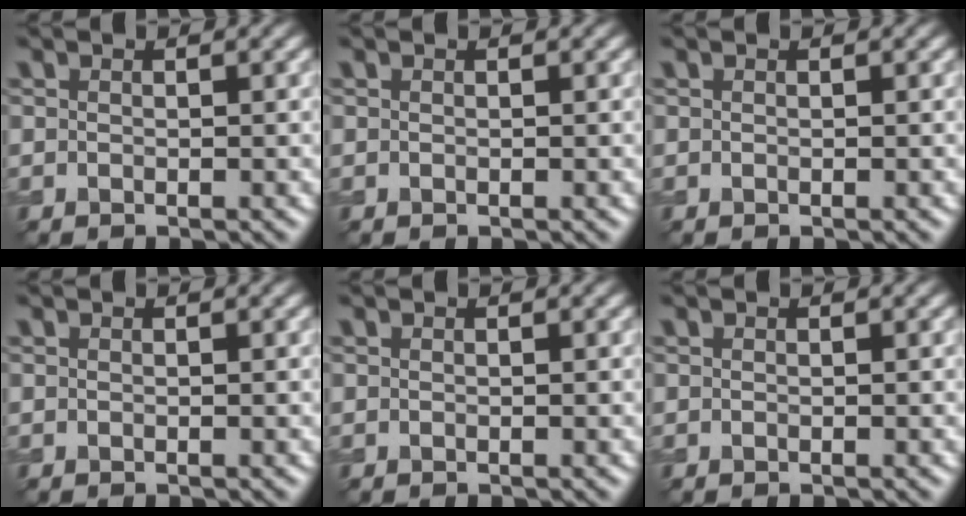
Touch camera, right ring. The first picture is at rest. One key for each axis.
{"total": 0.0}
{"total": 0.0}
{"total": 0.0}
{"total": 0.0}
{"total": 0.0}